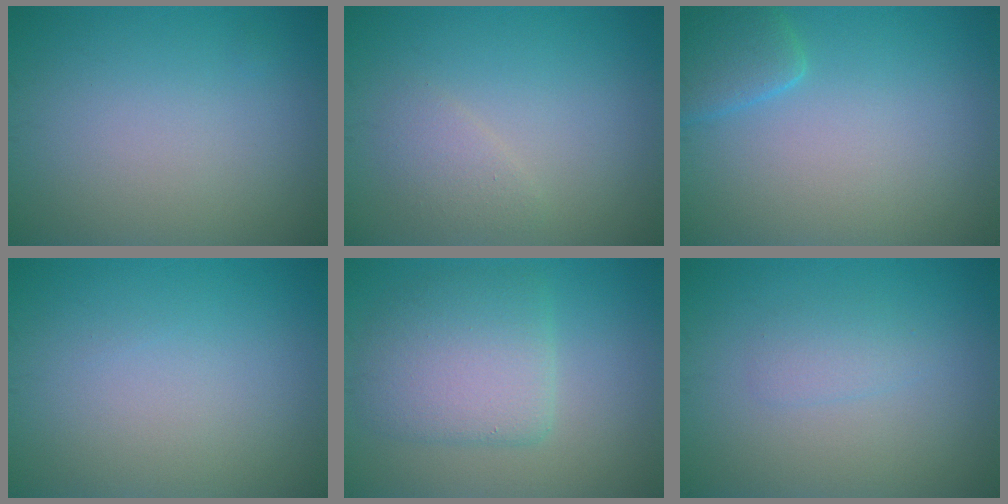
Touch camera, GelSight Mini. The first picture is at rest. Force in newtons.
{"total": 1.5, "press": 1.5, "slide": 0.1}
{"total": 2.5, "press": 2.5, "slide": 0.3}
{"total": 0.0}
{"total": 5.1, "press": 5.1, "slide": 0.4}
{"total": 1.3, "press": 1.3, "slide": 0.0}